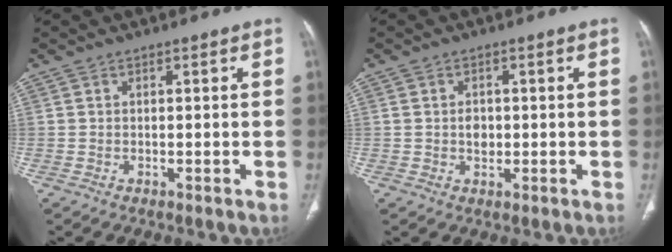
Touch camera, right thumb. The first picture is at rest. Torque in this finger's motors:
{"motor_torque": [2.67, 0.57, 0.57, -0.85, -0.01]}